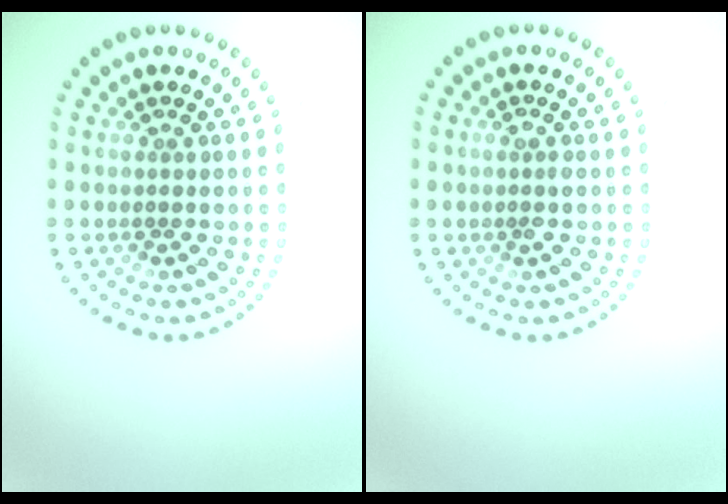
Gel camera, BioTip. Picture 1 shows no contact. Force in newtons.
{"total": 1.0, "press": 1.0, "slide": 0.3}